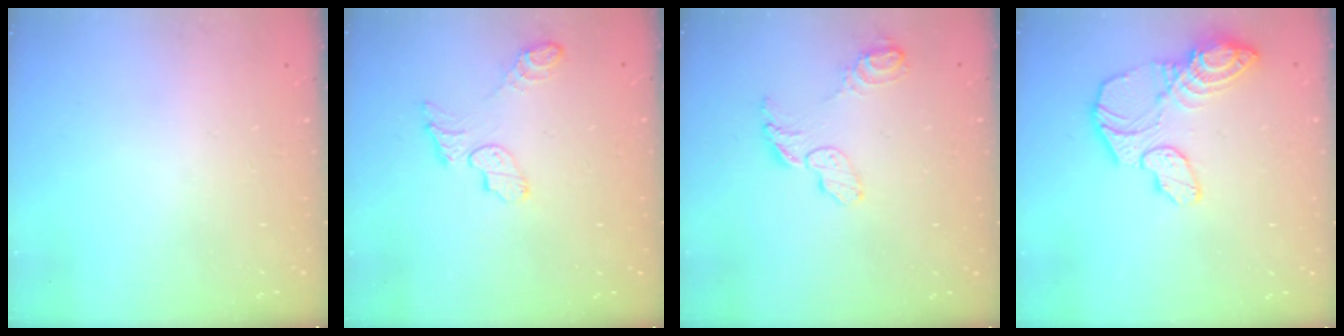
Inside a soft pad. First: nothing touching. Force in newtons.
{"total": 7.5, "press": 7.5, "slide": 0.3}
{"total": 8.8, "press": 8.7, "slide": 0.7}
{"total": 13.8, "press": 13.7, "slide": 1.4}